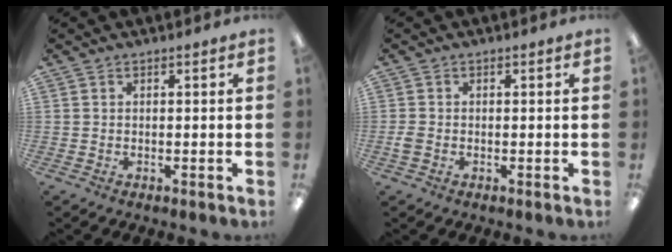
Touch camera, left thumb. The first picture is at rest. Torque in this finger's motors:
{"motor_torque": [0.39, 0.36, 0.23, -0.08, 0.11]}